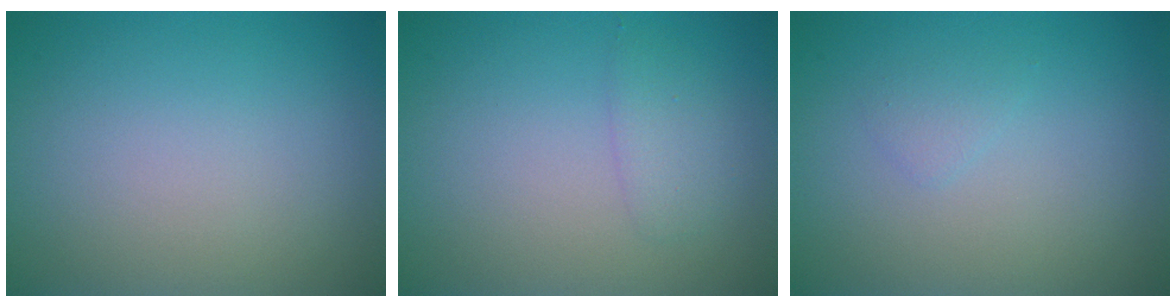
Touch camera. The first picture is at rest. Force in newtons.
{"total": 1.4, "press": 1.4, "slide": 0.1}
{"total": 0.8, "press": 0.8, "slide": 0.1}